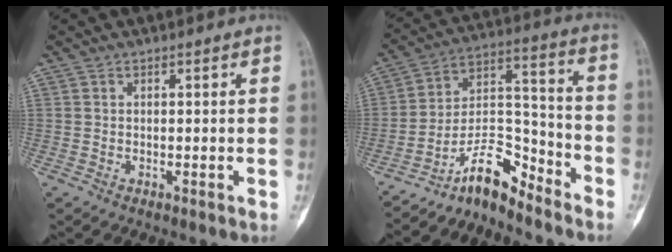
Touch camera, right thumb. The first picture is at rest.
{"total": 11.0, "force": [-9.3, 3.6, 4.6], "torque": [-0.067, 0.109, -0.174]}